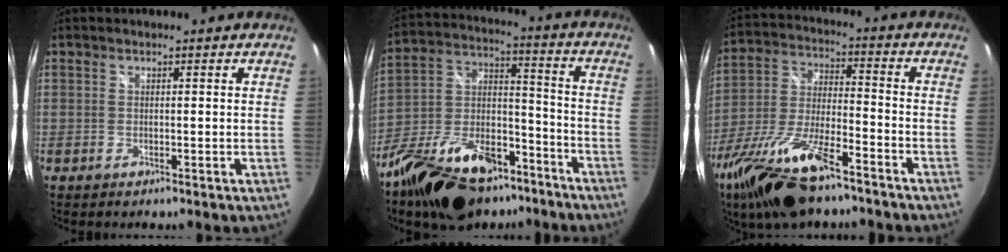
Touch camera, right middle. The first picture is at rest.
{"total": 23.9, "force": [-16.0, 11.7, 13.4], "torque": [-0.264, 0.015, -0.257]}
{"total": 19.8, "force": [-13.8, 5.9, 13.0], "torque": [-0.271, -0.035, -0.252]}